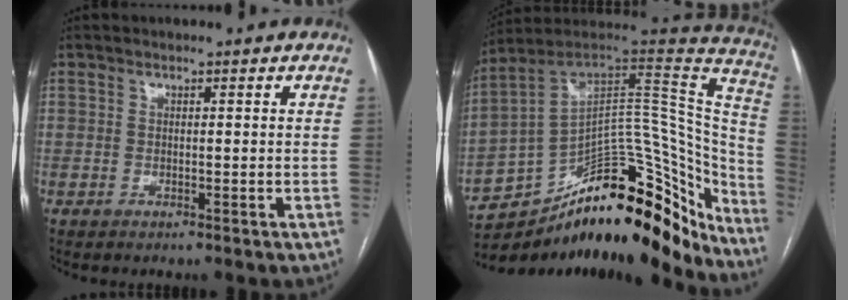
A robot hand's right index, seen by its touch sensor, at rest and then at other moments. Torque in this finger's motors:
{"motor_torque": [1.04, -0.93, 0.27, 0.02]}